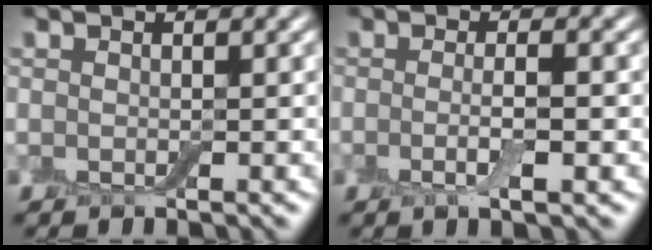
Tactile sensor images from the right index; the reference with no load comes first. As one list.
[{"total": 2.7, "force": [-0.5, 0.5, 2.6], "torque": [-0.049, -0.006, -0.011]}]